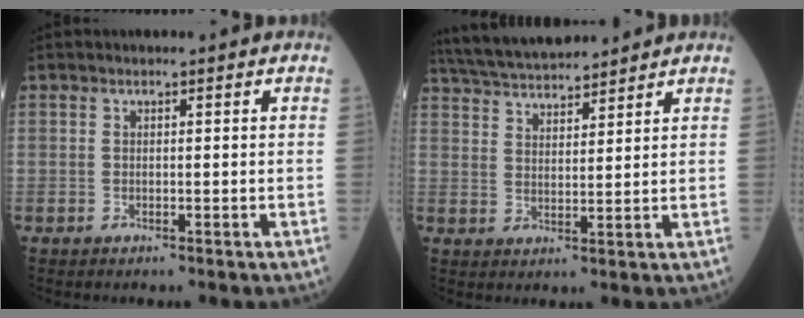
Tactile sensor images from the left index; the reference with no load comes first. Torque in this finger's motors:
{"motor_torque": [-0.16, -0.83, 0.21, 0.10]}